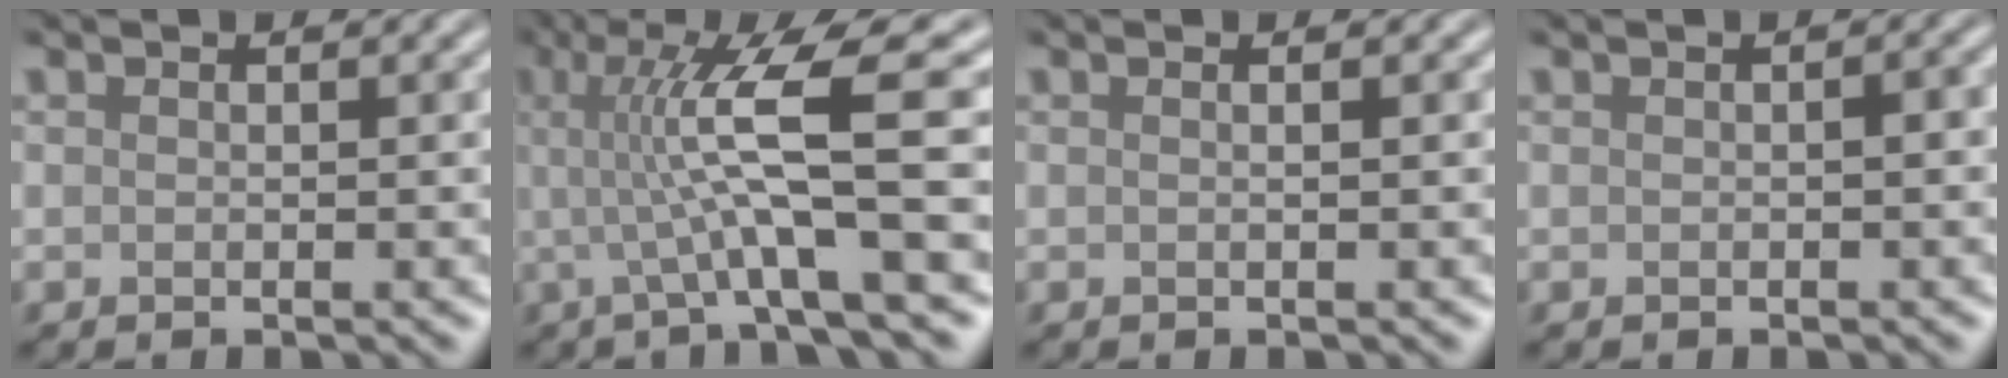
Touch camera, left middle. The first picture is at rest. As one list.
[{"total": 7.4, "force": [0.4, 1.0, 7.3], "torque": [-0.118, 0.004, 0.014]}, {"total": 0.6, "force": [0.2, 0.4, 0.4], "torque": [0.007, -0.001, -0.006]}, {"total": 0.7, "force": [-0.1, 0.1, 0.7], "torque": [-0.005, 0.005, 0.008]}]